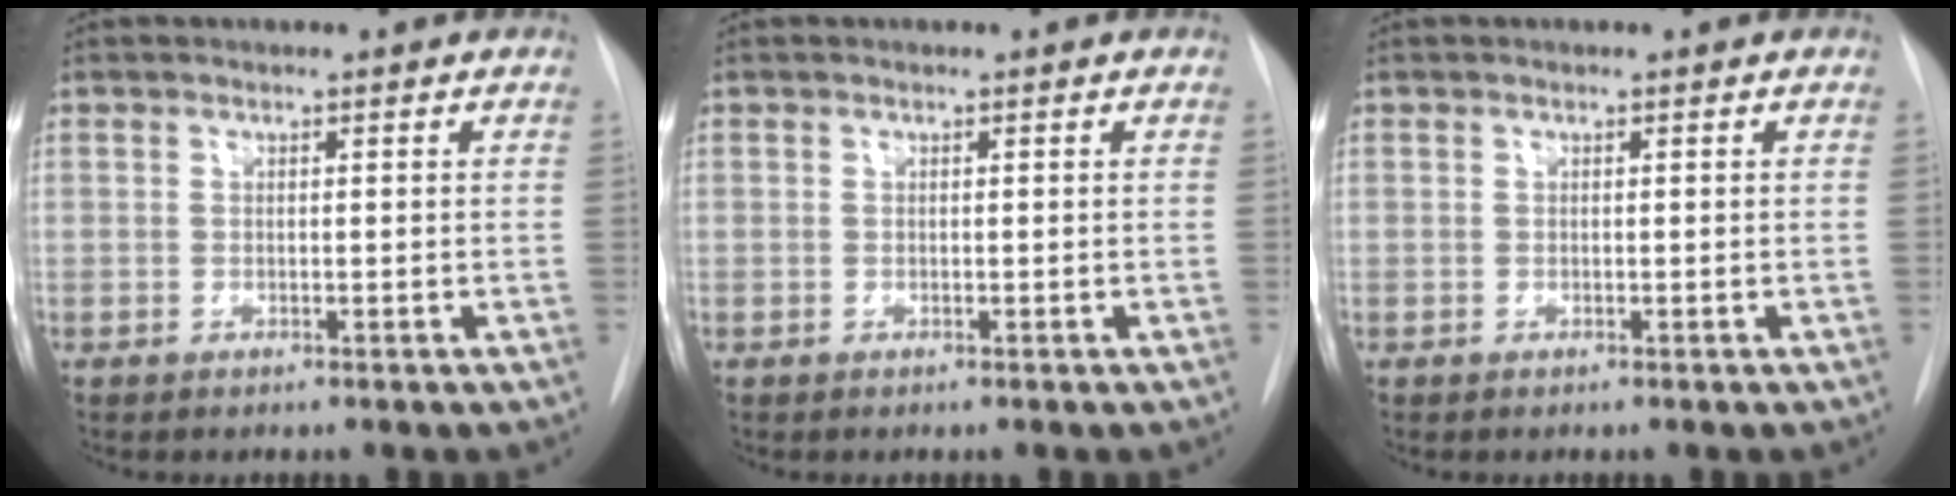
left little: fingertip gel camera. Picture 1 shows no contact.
{"total": 0.0}
{"total": 0.0}